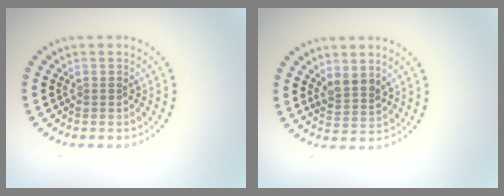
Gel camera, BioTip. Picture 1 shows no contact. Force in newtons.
{"total": 2.2, "press": 2.0, "slide": 1.0}